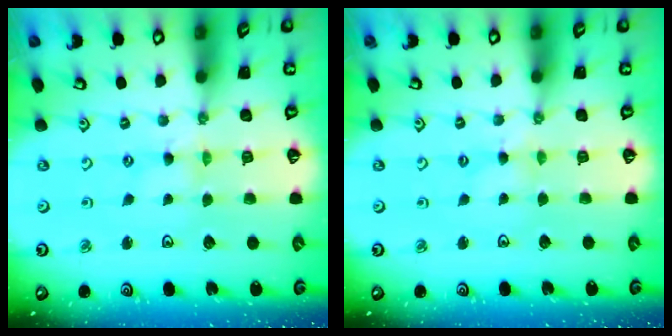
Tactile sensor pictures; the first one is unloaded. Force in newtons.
{"total": 0.5, "press": 0.5, "slide": 0.2}